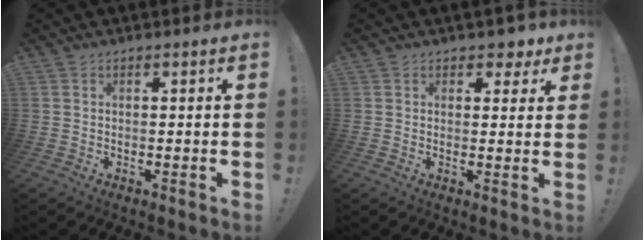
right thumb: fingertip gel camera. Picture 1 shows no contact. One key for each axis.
{"total": 4.2, "fx": 2.9, "fy": 2.7, "fz": 1.5, "tx": 0.002, "ty": -0.023, "tz": 0.046}